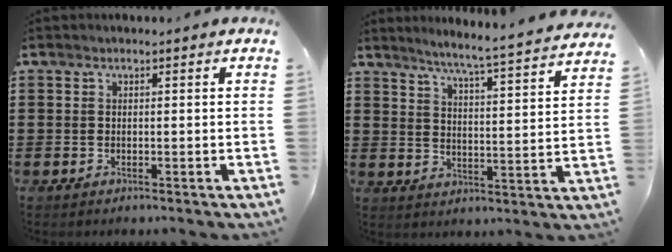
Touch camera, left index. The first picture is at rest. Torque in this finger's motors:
{"motor_torque": [1.09, -1.05, 0.11, 0.09]}